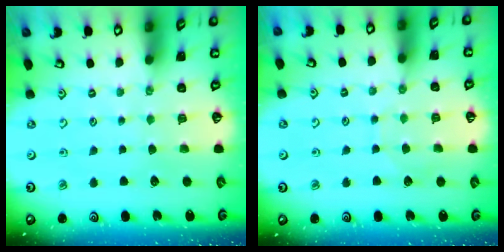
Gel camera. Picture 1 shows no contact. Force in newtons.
{"total": 3.8, "press": 3.8, "slide": 0.4}